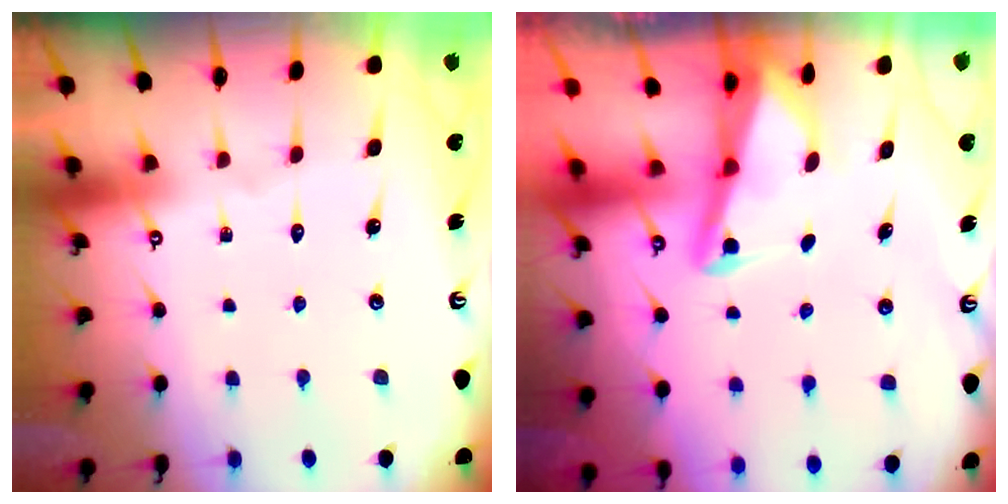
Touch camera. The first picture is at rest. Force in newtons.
{"total": 2.7, "press": 2.6, "slide": 0.6}